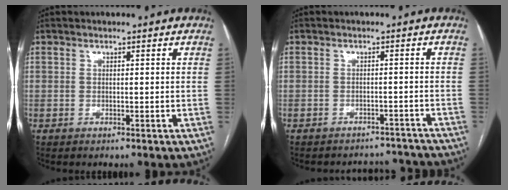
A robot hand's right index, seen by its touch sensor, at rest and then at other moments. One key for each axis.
{"total": 7.5, "fx": -7.1, "fy": 2.1, "fz": -0.7, "tx": 0.017, "ty": 0.027, "tz": -0.074}